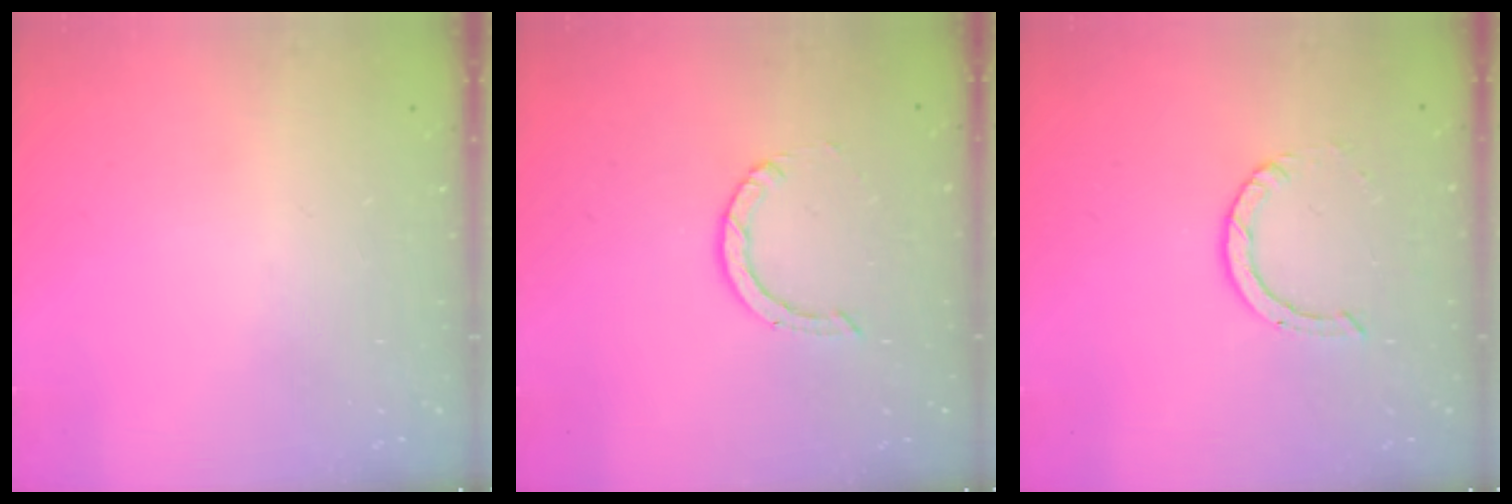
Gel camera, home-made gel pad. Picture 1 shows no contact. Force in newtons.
{"total": 0.8, "press": 0.8, "slide": 0.1}
{"total": 2.2, "press": 2.2, "slide": 0.2}